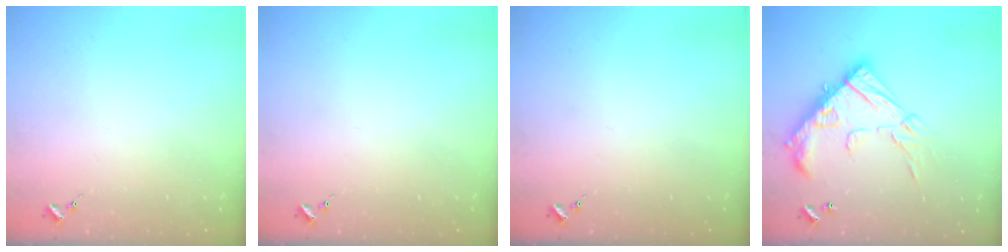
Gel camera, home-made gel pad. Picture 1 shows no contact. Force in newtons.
{"total": 0.0}
{"total": 0.0}
{"total": 21.7, "press": 21.6, "slide": 1.9}